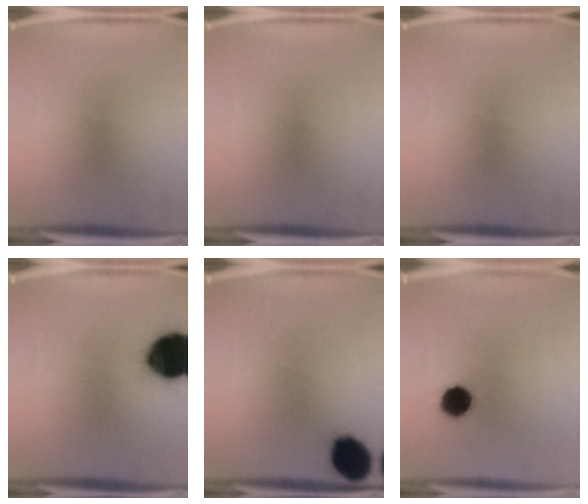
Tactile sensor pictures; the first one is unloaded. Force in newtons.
{"total": 0.0}
{"total": 0.0}
{"total": 19.6}
{"total": 12.7}
{"total": 8.9}